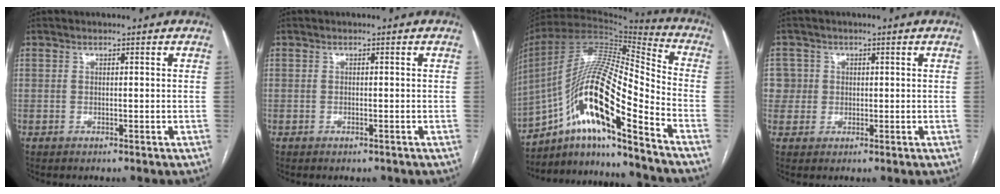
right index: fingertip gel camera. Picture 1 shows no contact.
{"total": 0.6, "force": [-0.5, 0.3, 0.3], "torque": [-0.008, -0.001, -0.004]}
{"total": 20.0, "force": [-11.1, 2.4, 16.5], "torque": [-0.333, 0.005, -0.197]}
{"total": 3.6, "force": [0.5, 3.6, -0.1], "torque": [0.020, 0.017, 0.012]}